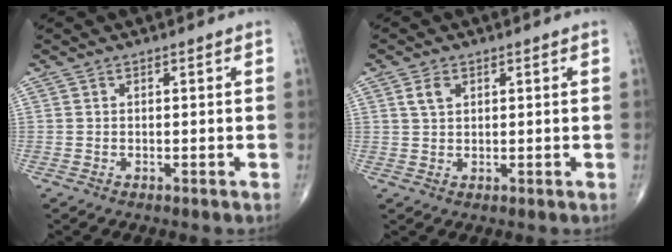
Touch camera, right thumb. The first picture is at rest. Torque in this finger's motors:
{"motor_torque": [0.64, 0.58, 0.42, 0.31, -0.02]}